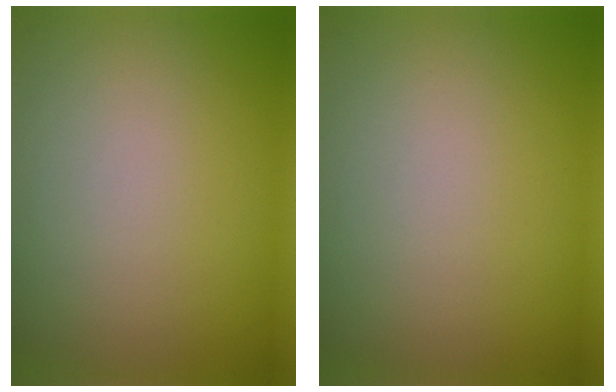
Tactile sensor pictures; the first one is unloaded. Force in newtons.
{"total": 0.0}